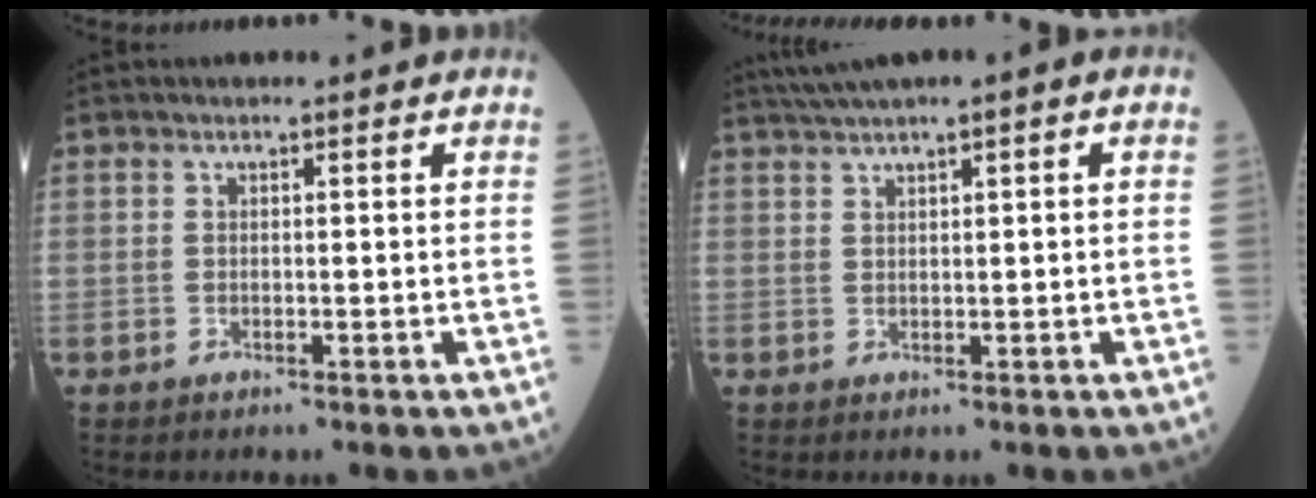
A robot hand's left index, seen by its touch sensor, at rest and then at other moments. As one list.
[{"total": 4.5, "force": [2.7, 0.2, 3.6], "torque": [-0.071, 0.024, 0.052]}]